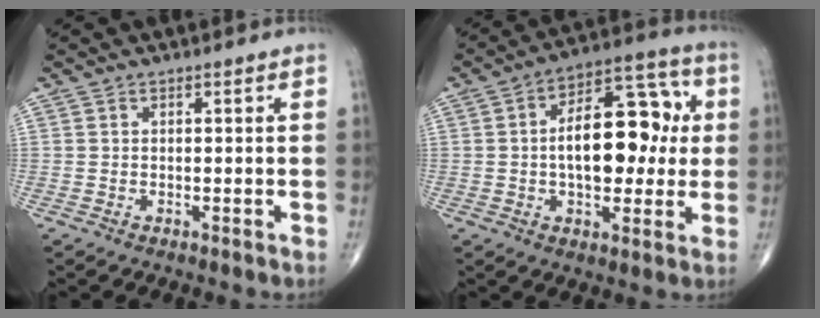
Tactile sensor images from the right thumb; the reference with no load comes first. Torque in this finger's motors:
{"motor_torque": [1.54, 2.28, 1.28, -0.11, 0.38]}